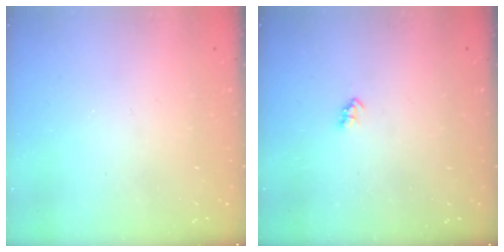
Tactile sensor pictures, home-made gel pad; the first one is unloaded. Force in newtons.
{"total": 2.4, "press": 2.4, "slide": 0.4}